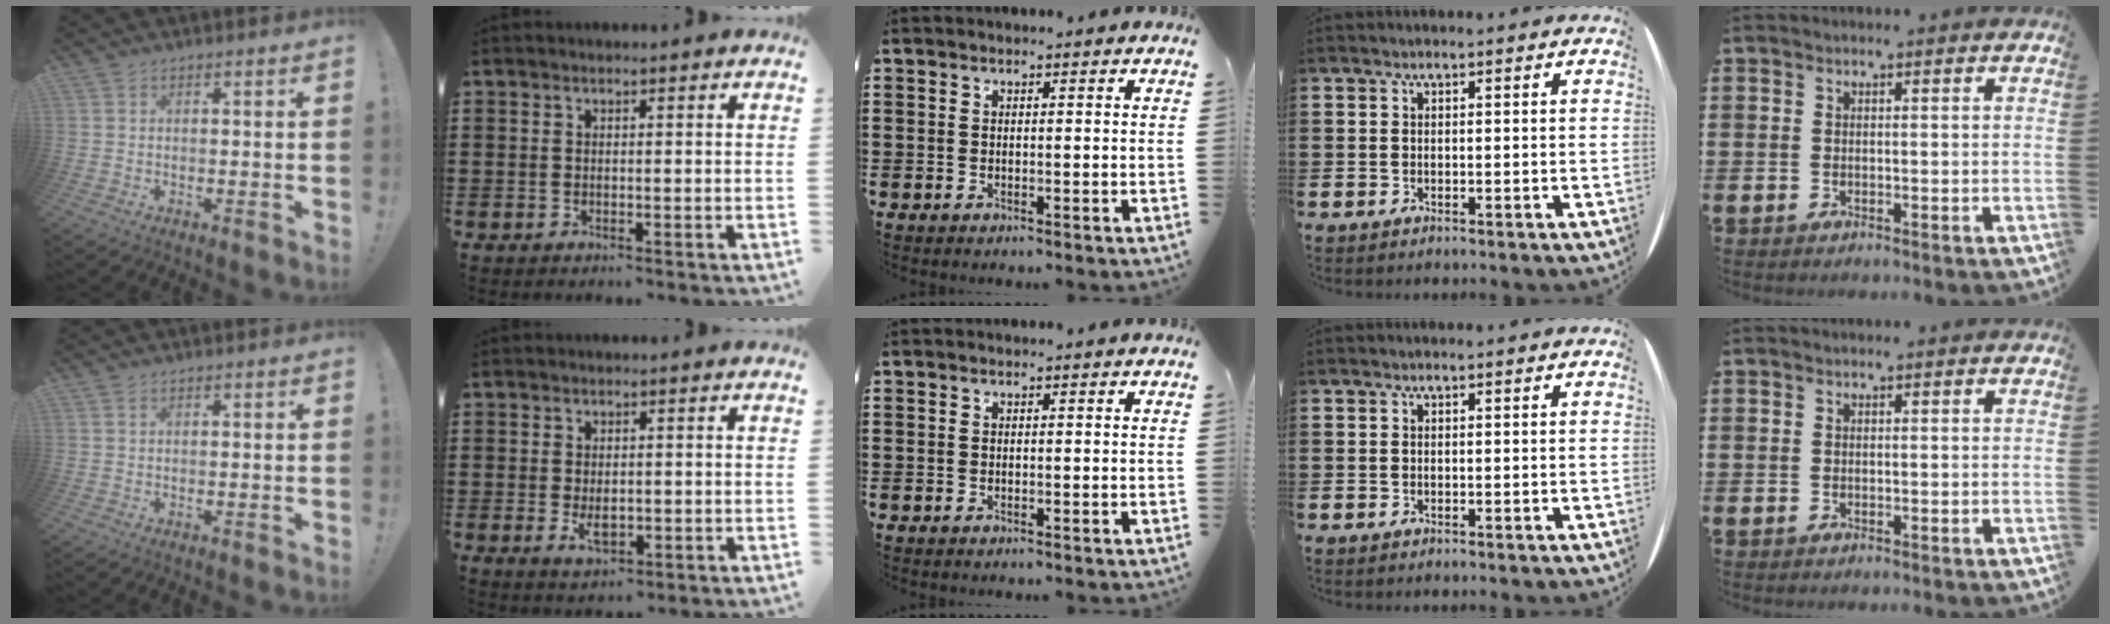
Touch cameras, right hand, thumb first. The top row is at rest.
{"index": {"total": 2.8, "force": [-0.4, 1.3, 2.5], "torque": [-0.039, -0.005, -0.009]}}